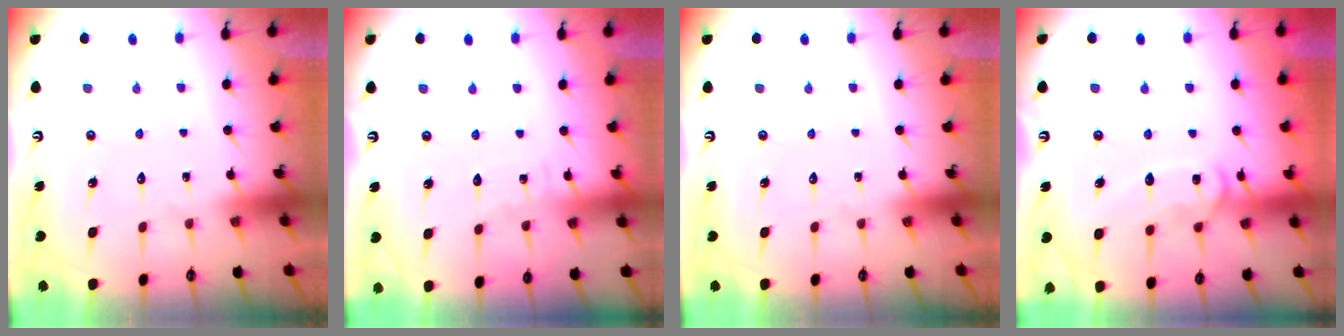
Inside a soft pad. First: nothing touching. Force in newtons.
{"total": 4.2, "press": 4.2, "slide": 0.4}
{"total": 0.0}
{"total": 12.1, "press": 12.1, "slide": 1.1}